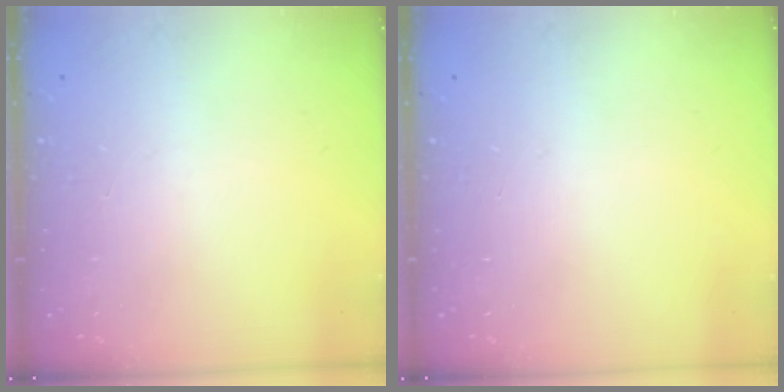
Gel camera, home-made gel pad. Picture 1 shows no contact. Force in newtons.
{"total": 0.0}